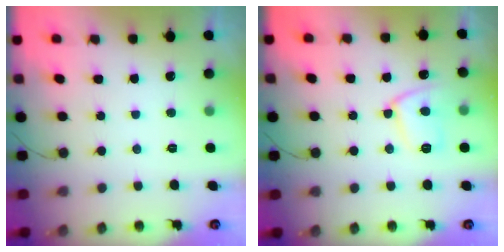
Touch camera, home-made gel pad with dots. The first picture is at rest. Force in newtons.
{"total": 10.0, "press": 10.0, "slide": 0.8}